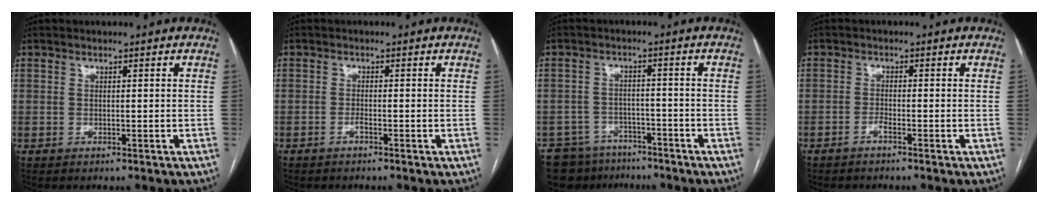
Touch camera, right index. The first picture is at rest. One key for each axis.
{"total": 0.9, "fx": -0.7, "fy": 0.0, "fz": 0.6, "tx": -0.010, "ty": 0.001, "tz": -0.013}
{"total": 8.9, "fx": -7.3, "fy": 5.0, "fz": 0.8, "tx": -0.014, "ty": 0.011, "tz": -0.106}
{"total": 1.2, "fx": -1.0, "fy": 0.0, "fz": 0.8, "tx": -0.014, "ty": 0.002, "tz": -0.021}